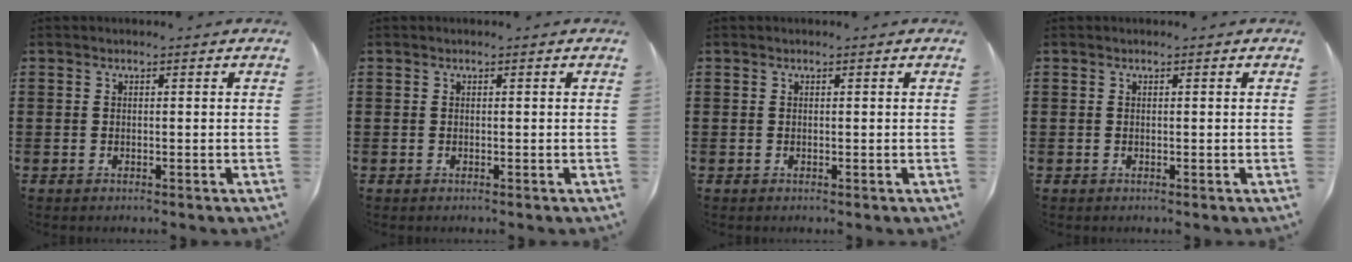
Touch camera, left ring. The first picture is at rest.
{"total": 0.0}
{"total": 0.0}
{"total": 0.0}